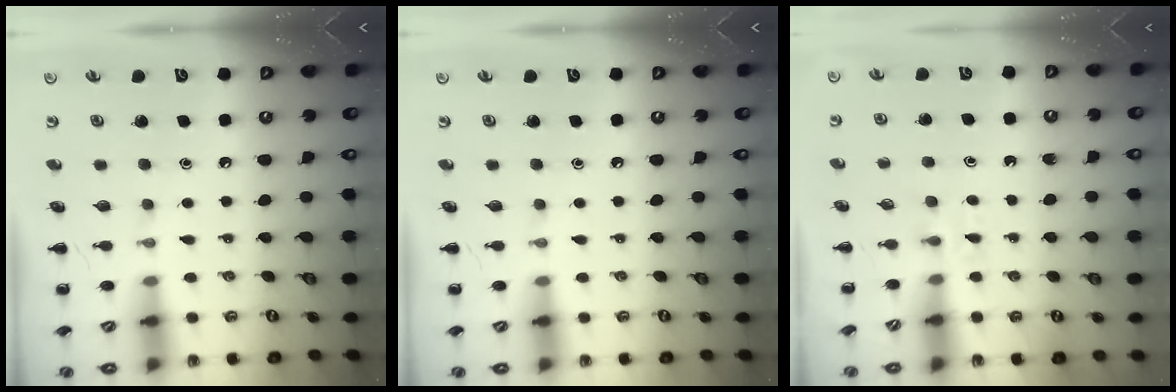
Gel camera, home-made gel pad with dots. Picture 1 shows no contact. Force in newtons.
{"total": 0.0}
{"total": 2.4, "press": 2.0, "slide": 1.2}